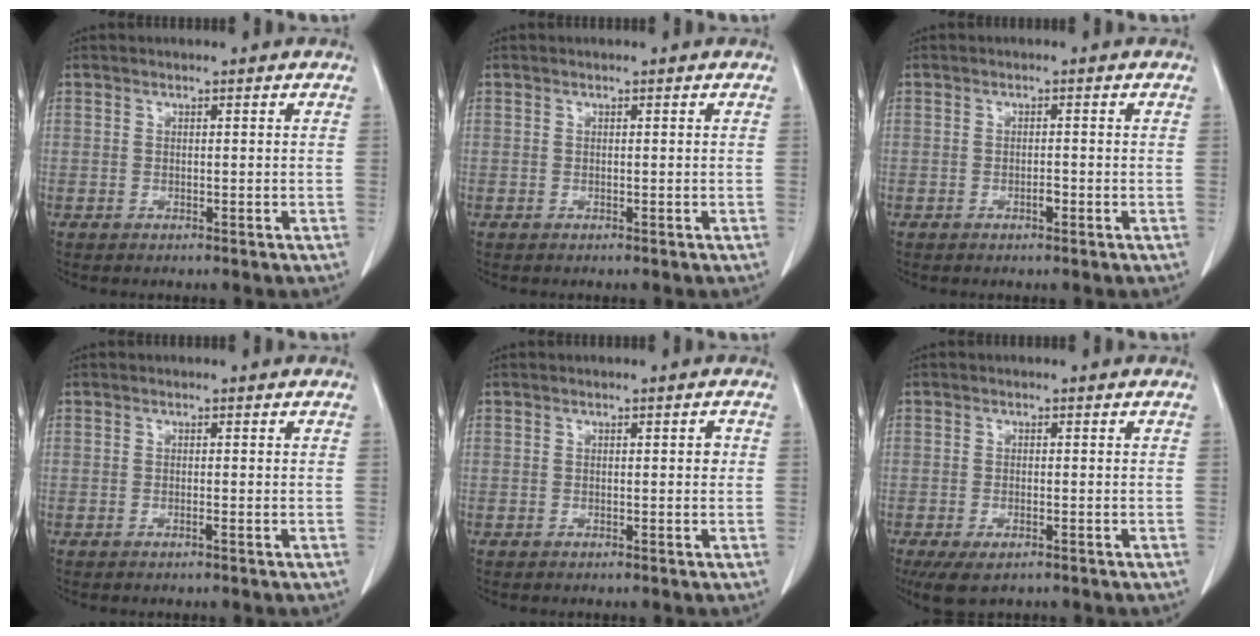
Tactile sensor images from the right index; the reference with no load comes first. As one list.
[{"total": 0.0}, {"total": 1.0, "force": [-0.5, 0.3, 0.7], "torque": [-0.013, 0.000, -0.008]}, {"total": 0.0}, {"total": 1.0, "force": [0.2, 0.4, 0.9], "torque": [-0.010, 0.002, 0.002]}, {"total": 4.8, "force": [-3.0, 1.8, 3.3], "torque": [-0.059, -0.012, -0.047]}]